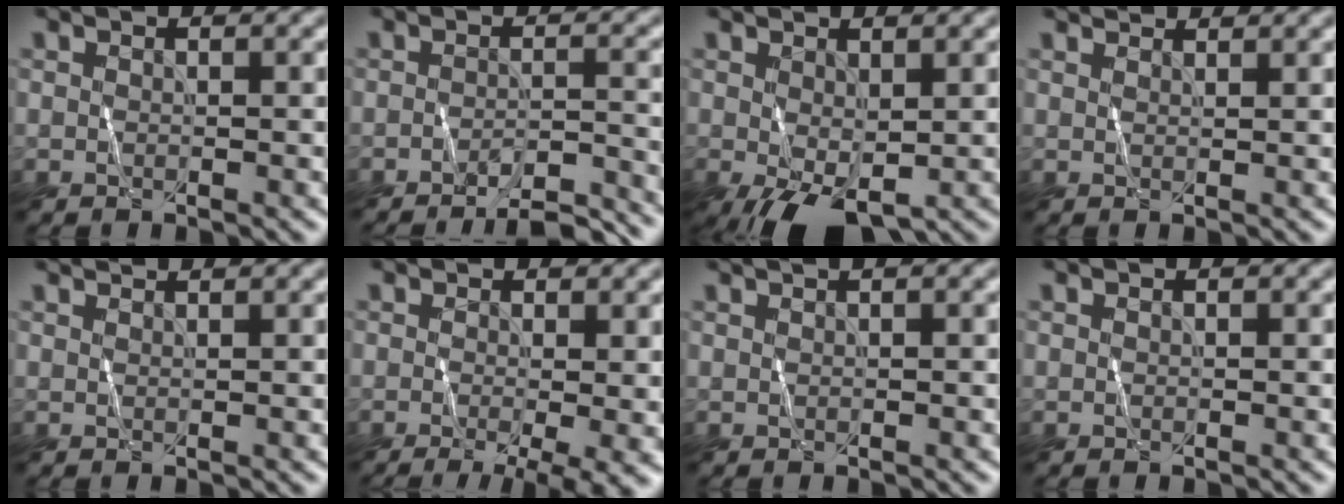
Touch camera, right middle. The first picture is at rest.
{"total": 4.2, "force": [-3.9, 0.3, 1.5], "torque": [-0.018, 0.007, -0.057]}
{"total": 4.4, "force": [-1.1, 2.2, 3.6], "torque": [-0.081, -0.003, -0.014]}
{"total": 3.3, "force": [3.1, 0.5, 1.1], "torque": [-0.021, 0.014, 0.042]}
{"total": 1.7, "force": [1.7, 0.0, 0.5], "torque": [-0.008, 0.006, 0.021]}
{"total": 4.0, "force": [-0.8, 0.9, 3.8], "torque": [-0.048, -0.004, -0.007]}
{"total": 1.3, "force": [1.2, 0.1, 0.6], "torque": [-0.017, 0.005, 0.018]}
{"total": 0.0}